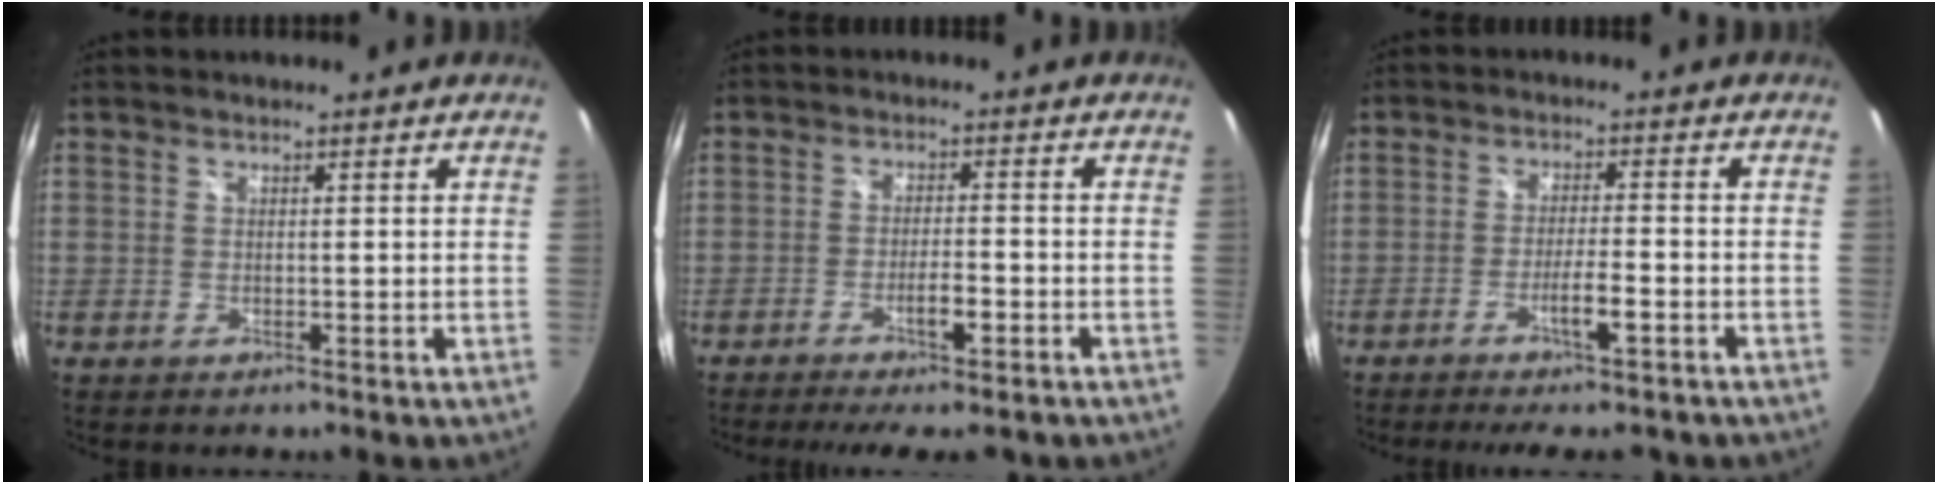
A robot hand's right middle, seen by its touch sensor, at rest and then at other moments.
{"total": 7.8, "force": [-5.5, 1.3, 5.4], "torque": [-0.110, -0.014, -0.086]}
{"total": 7.2, "force": [-5.3, 0.4, 4.9], "torque": [-0.094, -0.013, -0.086]}